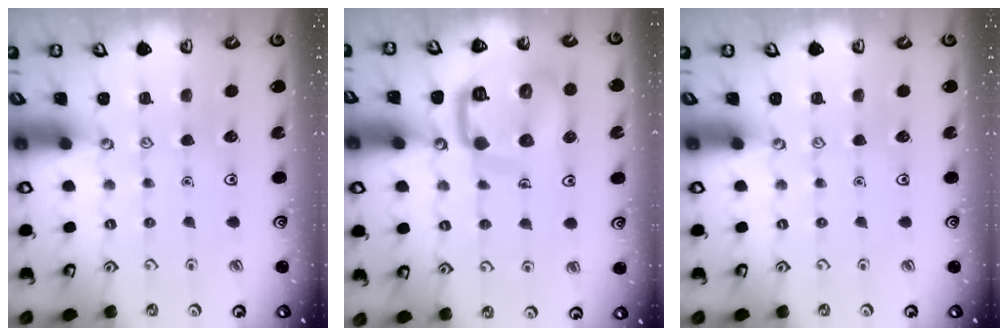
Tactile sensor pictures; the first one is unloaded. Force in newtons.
{"total": 14.4, "press": 14.3, "slide": 1.5}
{"total": 0.0}